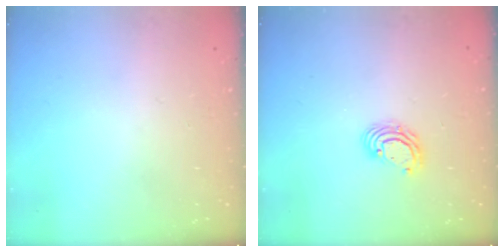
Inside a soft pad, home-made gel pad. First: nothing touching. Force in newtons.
{"total": 5.7, "press": 5.7, "slide": 0.2}